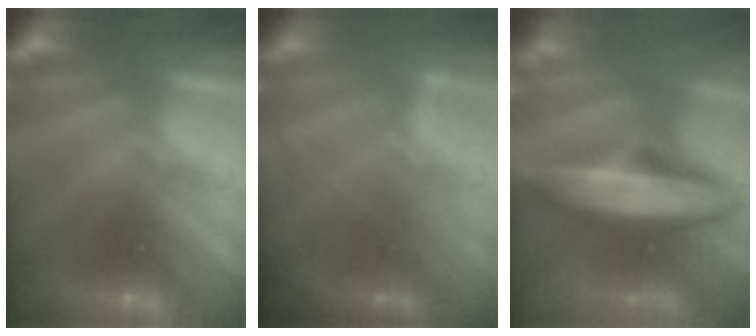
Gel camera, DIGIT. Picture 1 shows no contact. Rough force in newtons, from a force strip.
{"total": 1.9}
{"total": 8.4}